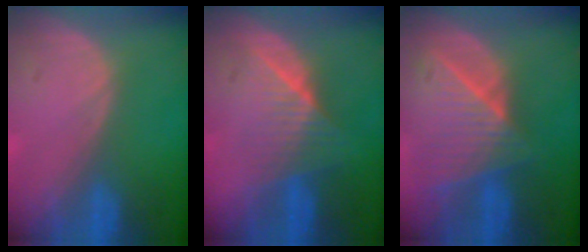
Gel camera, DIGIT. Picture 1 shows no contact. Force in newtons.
{"total": 6.4, "press": 6.0, "slide": 2.2}
{"total": 9.0, "press": 8.0, "slide": 4.0}